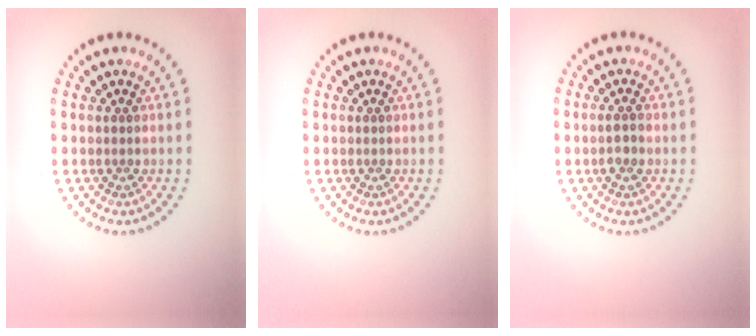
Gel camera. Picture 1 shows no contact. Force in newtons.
{"total": 0.0}
{"total": 1.3, "press": 1.3, "slide": 0.2}